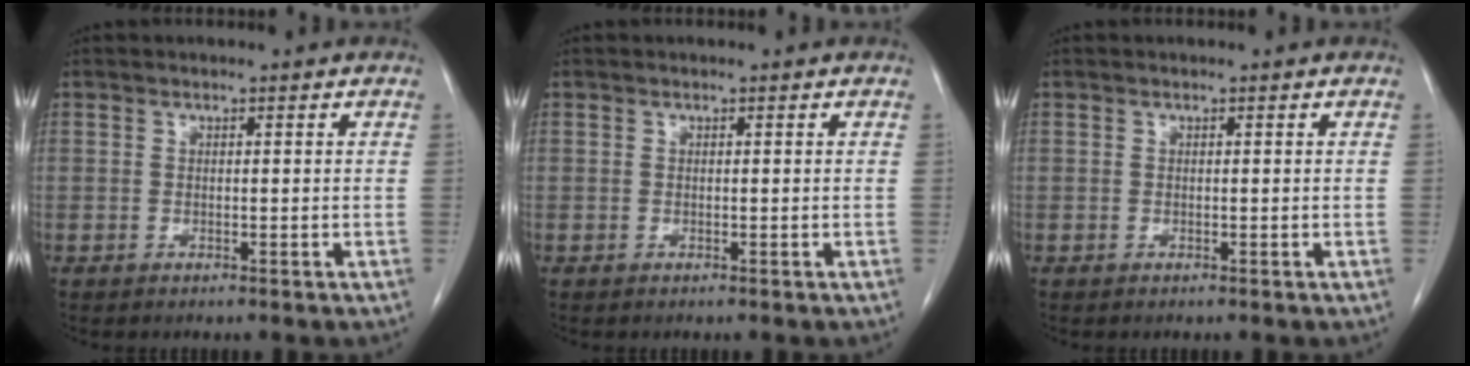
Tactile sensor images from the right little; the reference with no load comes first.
{"total": 0.0}
{"total": 0.0}